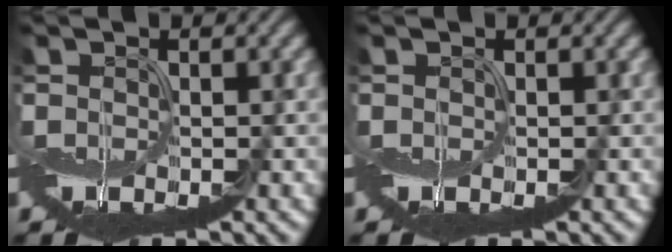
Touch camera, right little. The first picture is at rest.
{"total": 0.0}